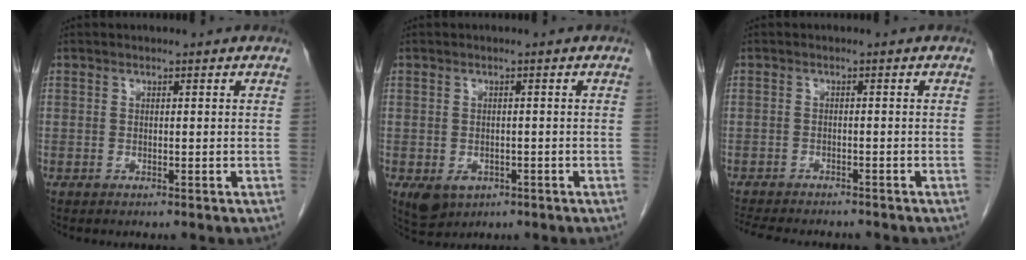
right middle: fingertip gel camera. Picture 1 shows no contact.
{"total": 4.1, "force": [-1.8, 3.0, 2.0], "torque": [-0.034, -0.004, -0.017]}
{"total": 10.4, "force": [-9.2, 2.5, 4.1], "torque": [-0.077, -0.010, -0.129]}